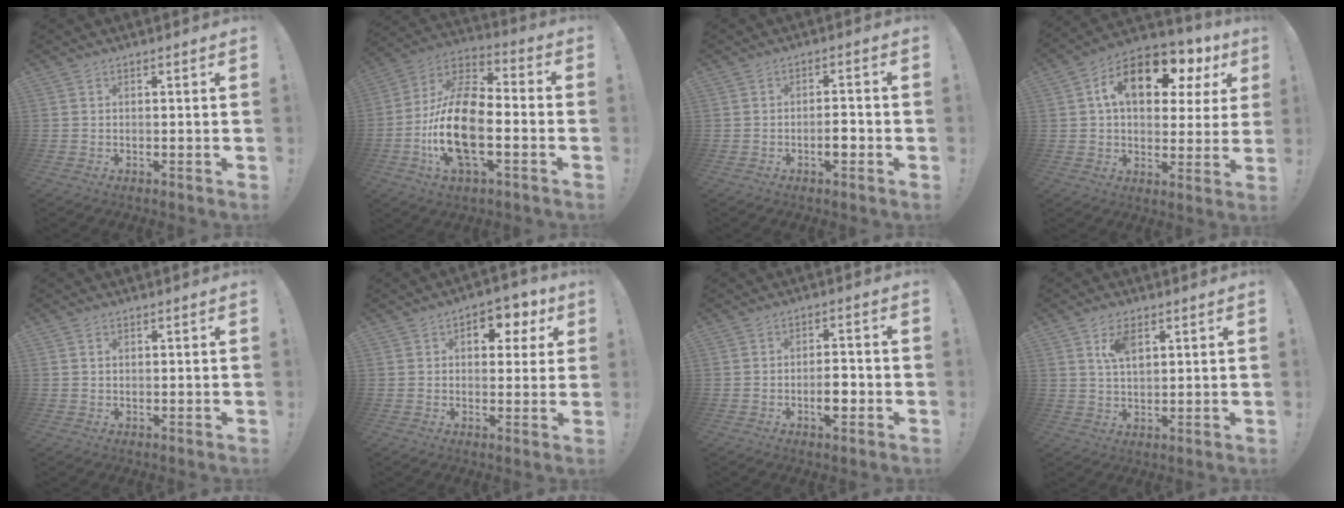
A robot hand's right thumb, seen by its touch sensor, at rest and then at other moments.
{"total": 20.1, "force": [-4.8, 10.2, 16.6], "torque": [-0.335, 0.023, -0.077]}
{"total": 4.1, "force": [-1.4, 1.7, 3.4], "torque": [-0.044, 0.009, -0.024]}
{"total": 17.2, "force": [7.2, 9.3, 12.5], "torque": [-0.196, -0.024, 0.118]}
{"total": 0.9, "force": [0.4, 0.6, 0.4], "torque": [-0.003, 0.000, 0.005]}
{"total": 7.5, "force": [2.9, 5.4, 4.4], "torque": [-0.043, -0.015, 0.047]}
{"total": 5.6, "force": [-1.6, 2.6, 4.7], "torque": [-0.065, 0.005, -0.030]}
{"total": 6.8, "force": [3.3, 3.6, 4.8], "torque": [-0.081, -0.008, 0.058]}